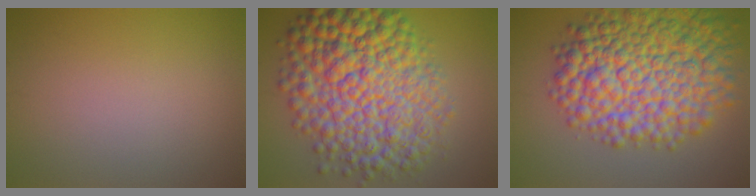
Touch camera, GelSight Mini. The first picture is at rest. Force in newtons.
{"total": 13.6, "press": 13.6, "slide": 0.1}
{"total": 12.7, "press": 12.7, "slide": 0.3}